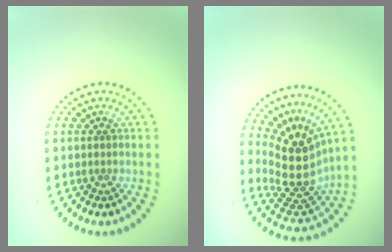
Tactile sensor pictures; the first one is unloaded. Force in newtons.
{"total": 5.2, "press": 3.8, "slide": 3.6}